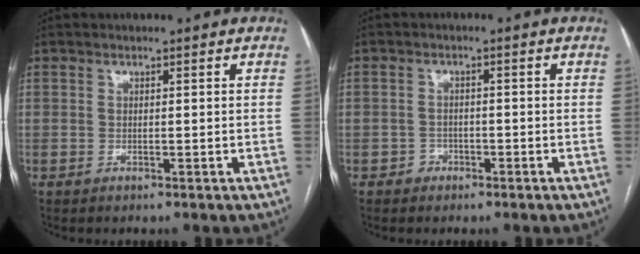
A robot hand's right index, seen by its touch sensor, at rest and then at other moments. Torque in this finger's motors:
{"motor_torque": [-1.42, 0.22, -0.94, -0.21]}